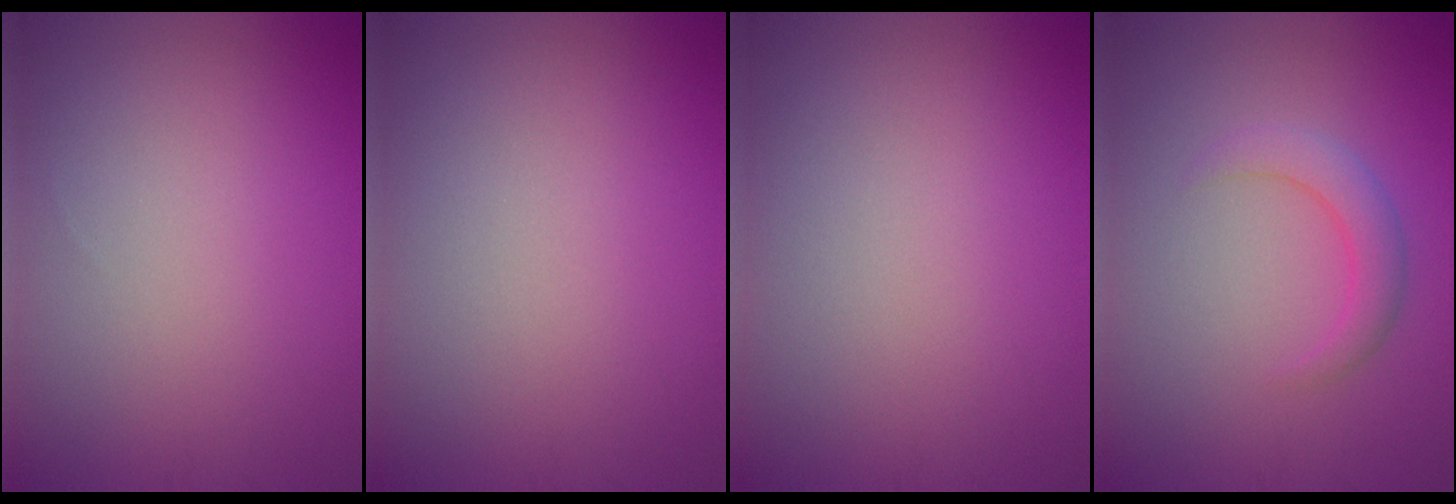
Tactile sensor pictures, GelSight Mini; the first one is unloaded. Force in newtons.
{"total": 0.0}
{"total": 0.0}
{"total": 2.4, "press": 2.4, "slide": 0.0}